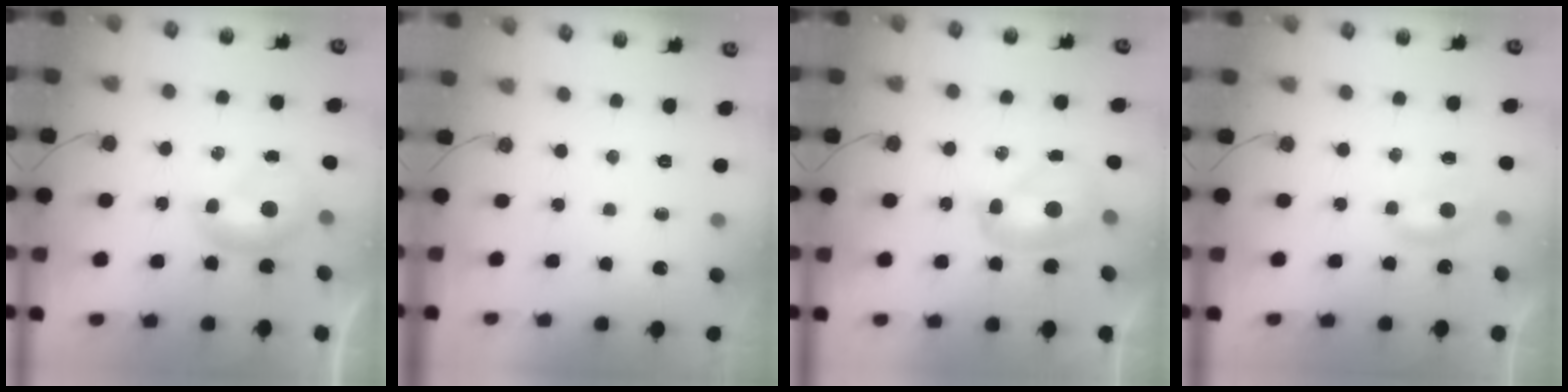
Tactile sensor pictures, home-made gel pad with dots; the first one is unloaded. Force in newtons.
{"total": 0.0}
{"total": 2.2, "press": 2.2, "slide": 0.2}
{"total": 2.4, "press": 2.4, "slide": 0.4}